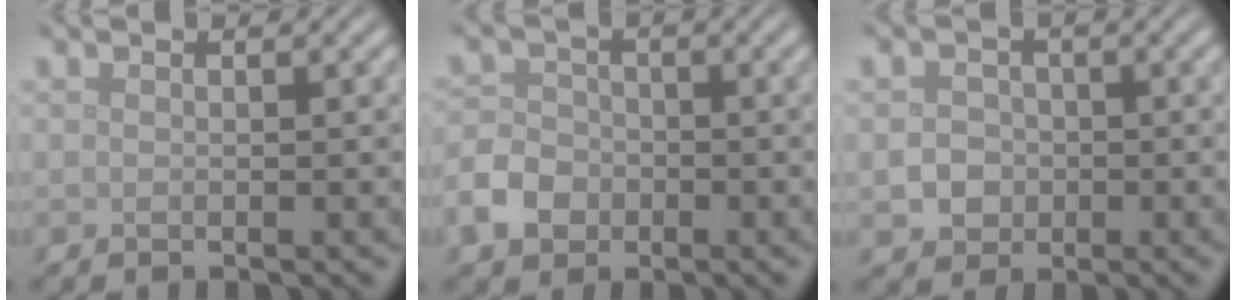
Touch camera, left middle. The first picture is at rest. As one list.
[{"total": 3.9, "force": [-1.7, 3.1, 1.6], "torque": [-0.034, 0.003, -0.041]}, {"total": 2.5, "force": [-0.4, 2.3, 1.0], "torque": [-0.002, -0.002, -0.012]}]